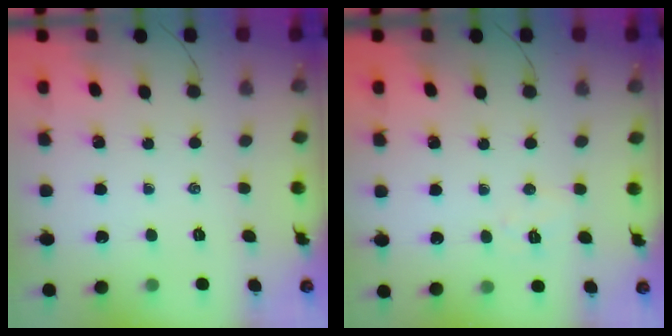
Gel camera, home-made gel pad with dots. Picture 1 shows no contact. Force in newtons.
{"total": 4.5, "press": 4.4, "slide": 0.9}